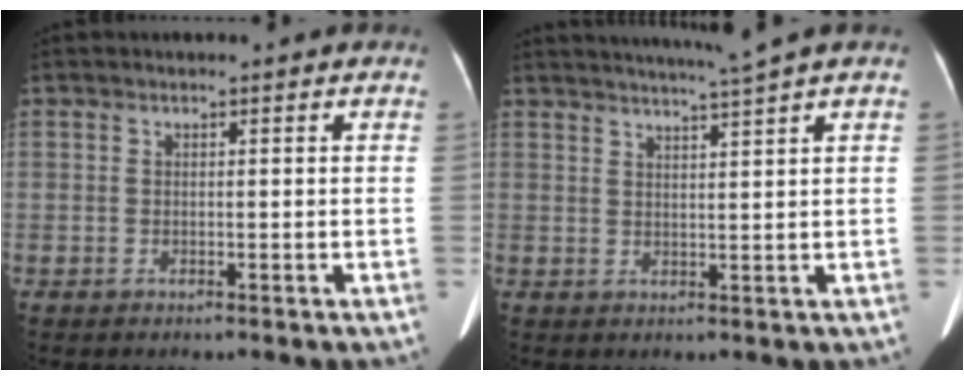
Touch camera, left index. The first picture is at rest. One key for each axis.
{"total": 6.0, "fx": 5.0, "fy": -1.9, "fz": 2.7, "tx": -0.041, "ty": -0.001, "tz": 0.078}